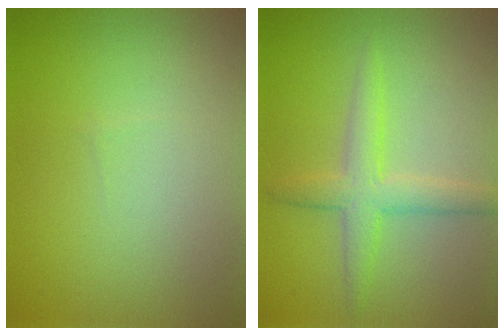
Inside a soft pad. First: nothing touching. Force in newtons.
{"total": 3.3, "press": 3.3, "slide": 0.1}